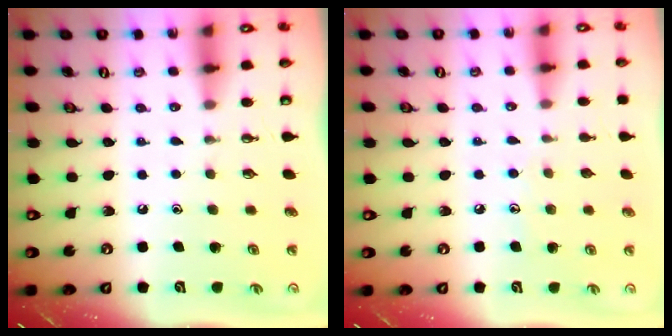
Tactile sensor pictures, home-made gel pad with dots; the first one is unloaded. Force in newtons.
{"total": 5.4, "press": 5.4, "slide": 0.6}